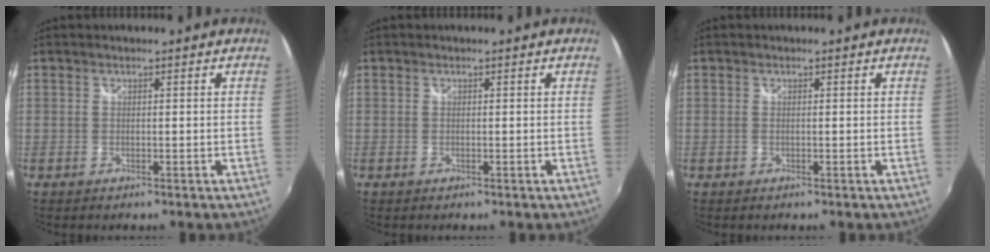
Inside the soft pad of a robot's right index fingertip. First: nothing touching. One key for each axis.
{"total": 0.0}
{"total": 0.0}